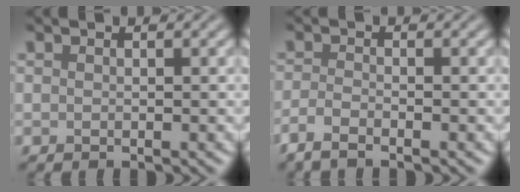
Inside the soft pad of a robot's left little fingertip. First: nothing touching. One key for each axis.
{"total": 2.1, "fx": -1.6, "fy": 0.4, "fz": 1.2, "tx": -0.028, "ty": -0.006, "tz": -0.040}